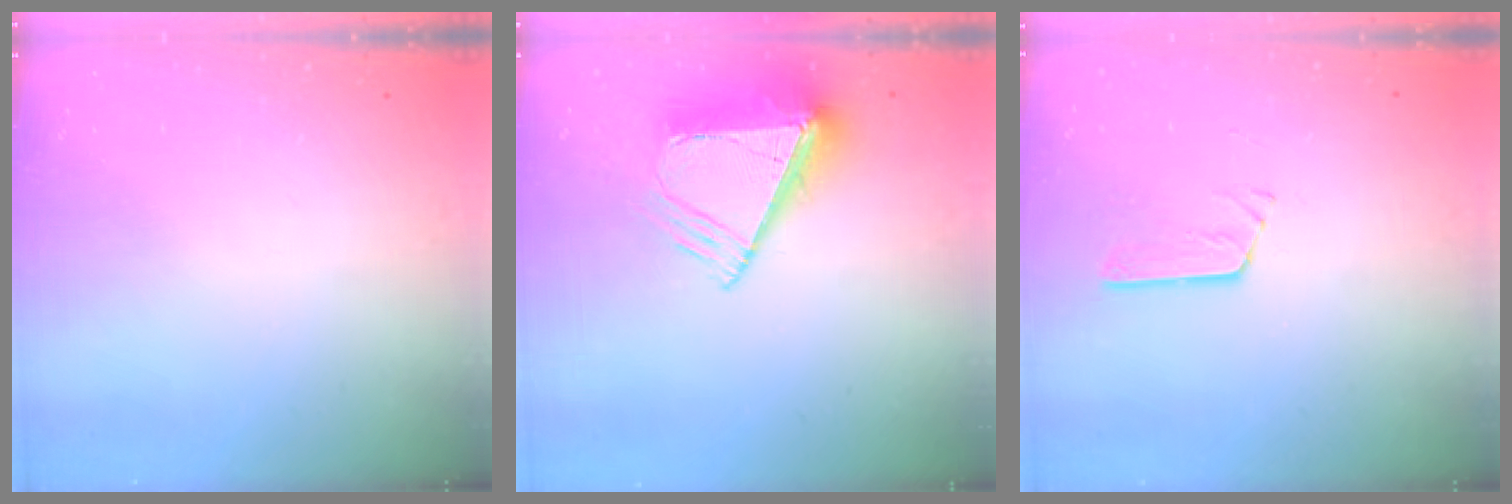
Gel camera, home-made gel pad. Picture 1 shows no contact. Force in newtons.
{"total": 11.8, "press": 11.7, "slide": 1.5}
{"total": 3.2, "press": 3.2, "slide": 0.2}